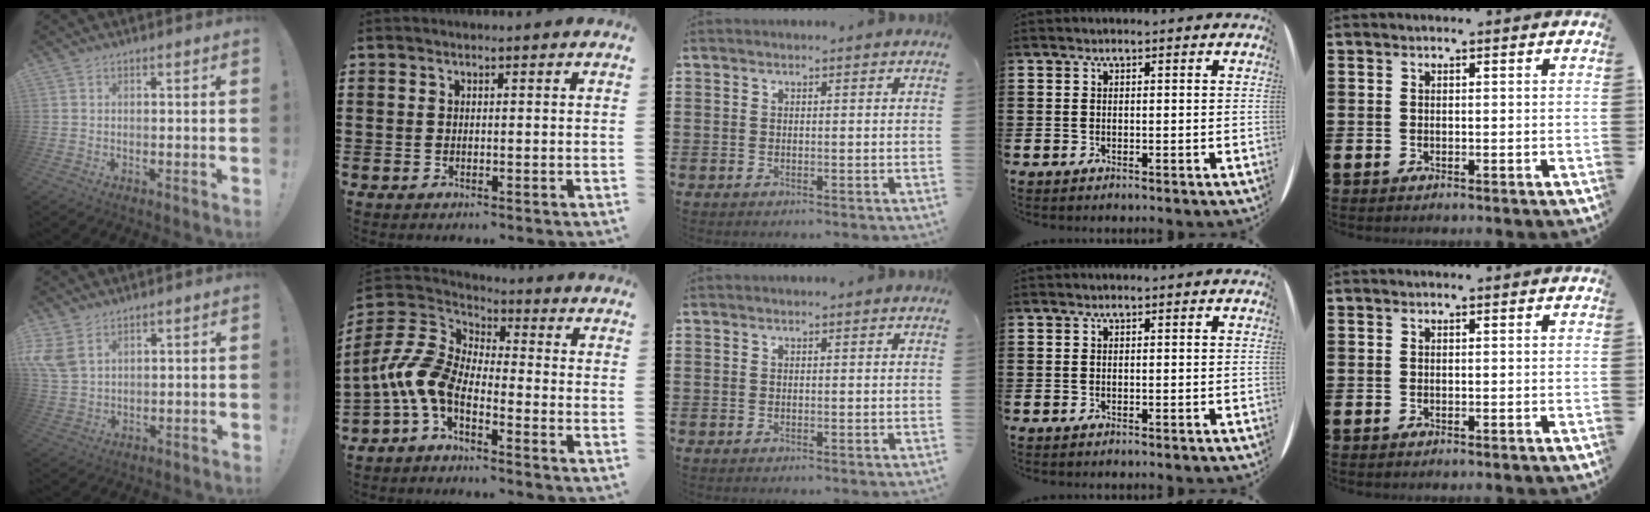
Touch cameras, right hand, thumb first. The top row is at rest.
{"thumb": {"total": 7.6, "force": [4.2, 4.6, 4.4], "torque": [-0.092, -0.016, 0.084]}, "index": {"total": 8.0, "force": [-4.0, 3.9, 5.8], "torque": [-0.170, -0.023, -0.093]}}